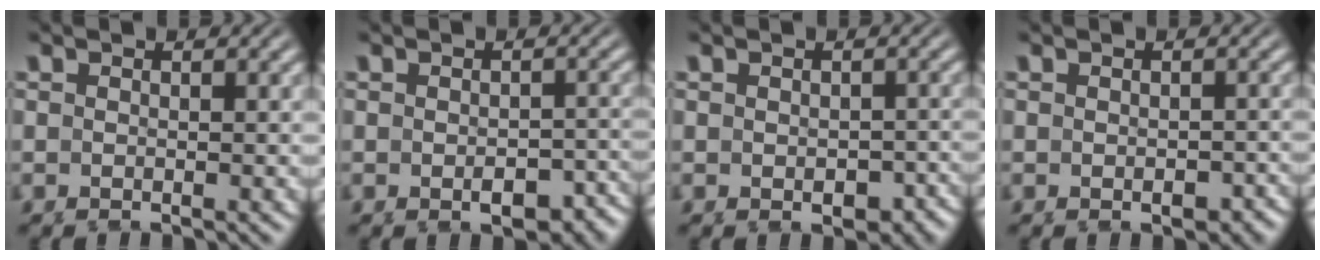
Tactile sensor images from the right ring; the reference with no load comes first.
{"total": 3.2, "force": [-2.3, 1.4, 1.7], "torque": [-0.016, -0.008, -0.033]}
{"total": 2.3, "force": [-1.7, 1.3, 0.9], "torque": [-0.008, -0.015, -0.020]}
{"total": 1.5, "force": [-1.2, 0.8, 0.5], "torque": [-0.004, -0.005, -0.016]}